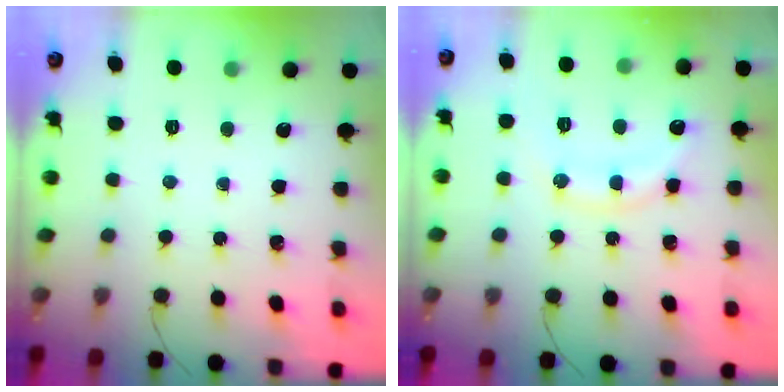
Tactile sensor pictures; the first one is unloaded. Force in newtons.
{"total": 12.8, "press": 12.8, "slide": 0.6}